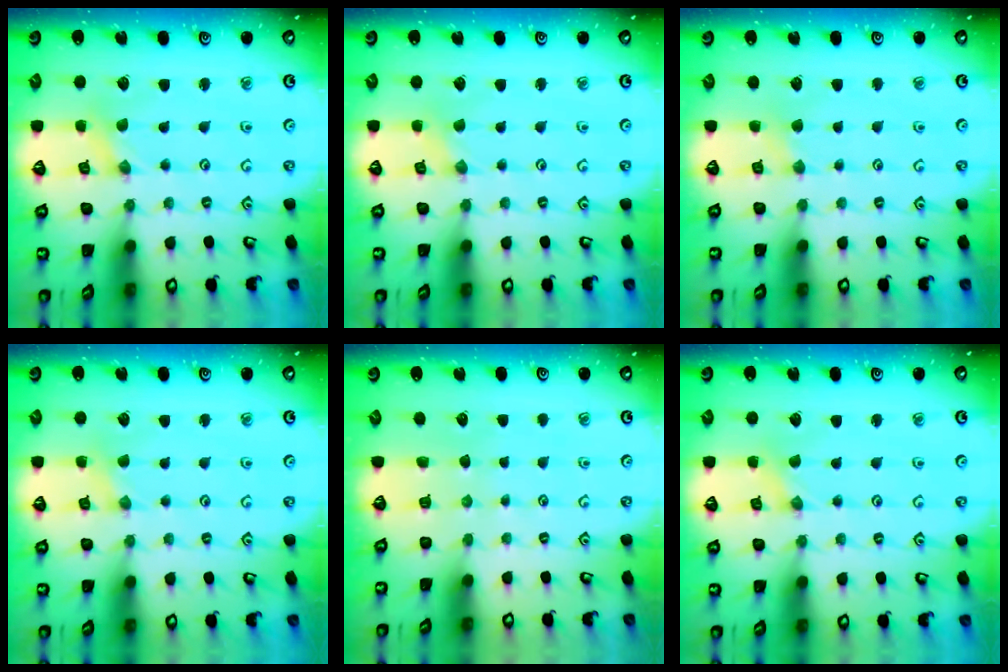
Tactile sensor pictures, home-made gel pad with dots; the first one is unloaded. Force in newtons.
{"total": 0.0}
{"total": 1.8, "press": 1.8, "slide": 0.4}
{"total": 1.8, "press": 1.7, "slide": 0.4}
{"total": 0.0}
{"total": 0.0}